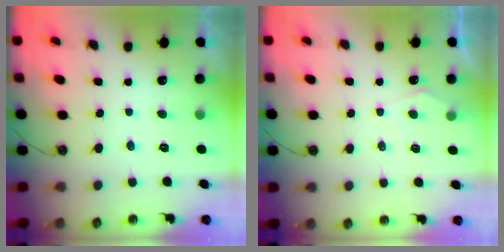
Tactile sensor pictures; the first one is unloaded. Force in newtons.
{"total": 4.6, "press": 4.5, "slide": 0.5}